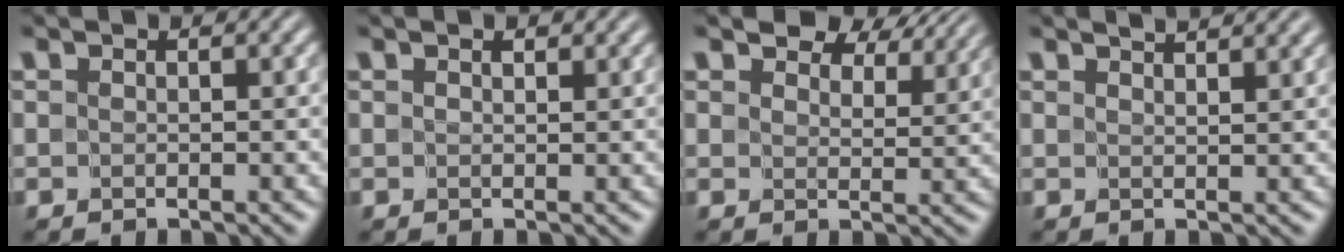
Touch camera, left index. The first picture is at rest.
{"total": 0.7, "force": [0.5, 0.3, 0.4], "torque": [-0.003, 0.003, 0.007]}
{"total": 5.7, "force": [4.8, 2.2, 2.2], "torque": [-0.037, -0.003, 0.065]}
{"total": 2.7, "force": [2.5, 0.4, 1.0], "torque": [0.004, 0.006, 0.019]}